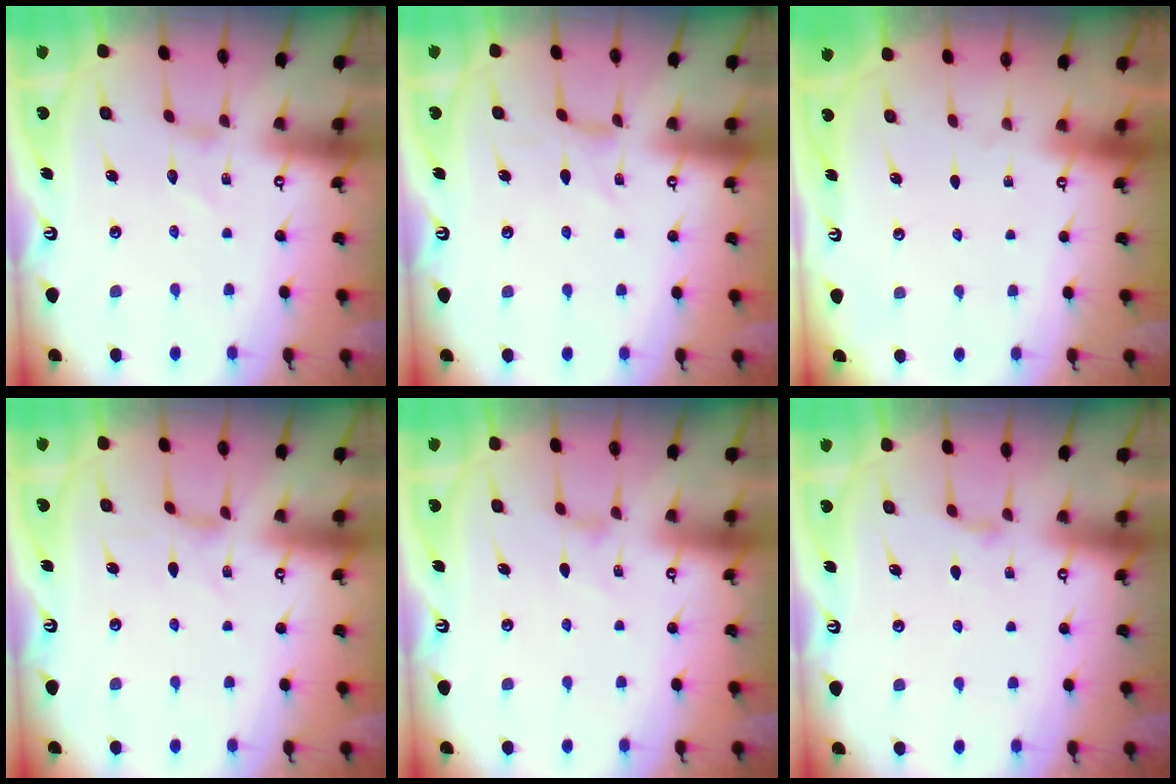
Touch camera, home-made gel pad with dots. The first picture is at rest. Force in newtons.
{"total": 0.0}
{"total": 0.0}
{"total": 2.5, "press": 2.4, "slide": 0.4}
{"total": 2.6, "press": 2.5, "slide": 0.5}
{"total": 2.3, "press": 2.3, "slide": 0.4}